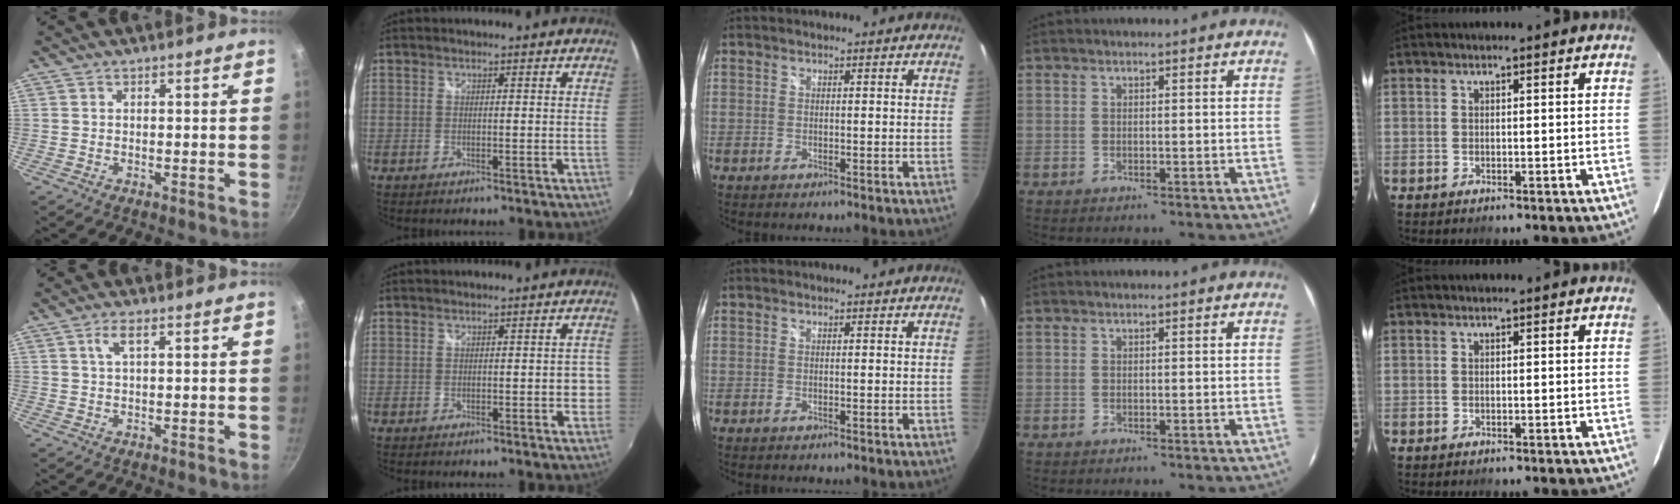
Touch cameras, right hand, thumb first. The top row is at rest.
{"thumb": {"total": 2.9, "force": [1.2, 0.9, 2.5], "torque": [-0.049, 0.003, 0.026]}, "index": {"total": 3.3, "force": [-0.6, 1.7, 2.7], "torque": [-0.026, 0.004, -0.005]}}